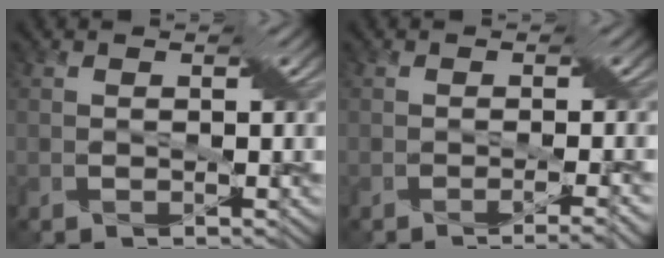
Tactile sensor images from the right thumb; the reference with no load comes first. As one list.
[{"total": 2.9, "force": [-1.8, -0.2, 2.3], "torque": [-0.032, -0.005, -0.025]}]